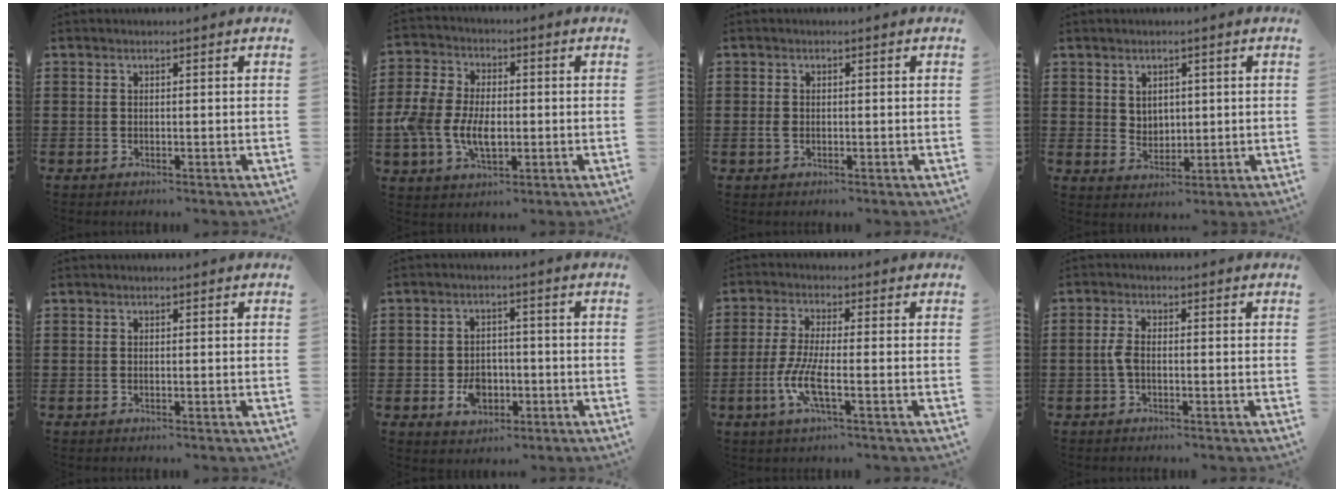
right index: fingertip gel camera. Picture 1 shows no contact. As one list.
[{"total": 7.8, "force": [-1.9, 4.9, 5.8], "torque": [-0.138, 0.002, -0.039]}, {"total": 1.2, "force": [-0.3, 0.8, 0.9], "torque": [-0.027, 0.000, -0.009]}, {"total": 3.0, "force": [1.7, 2.4, 0.5], "torque": [-0.012, 0.007, 0.031]}, {"total": 0.0}, {"total": 5.0, "force": [-1.8, 3.7, 2.9], "torque": [-0.055, 0.002, -0.035]}, {"total": 6.6, "force": [-2.2, 1.2, 6.1], "torque": [-0.138, -0.016, -0.048]}, {"total": 2.6, "force": [-0.7, 0.9, 2.3], "torque": [-0.058, -0.003, -0.017]}]